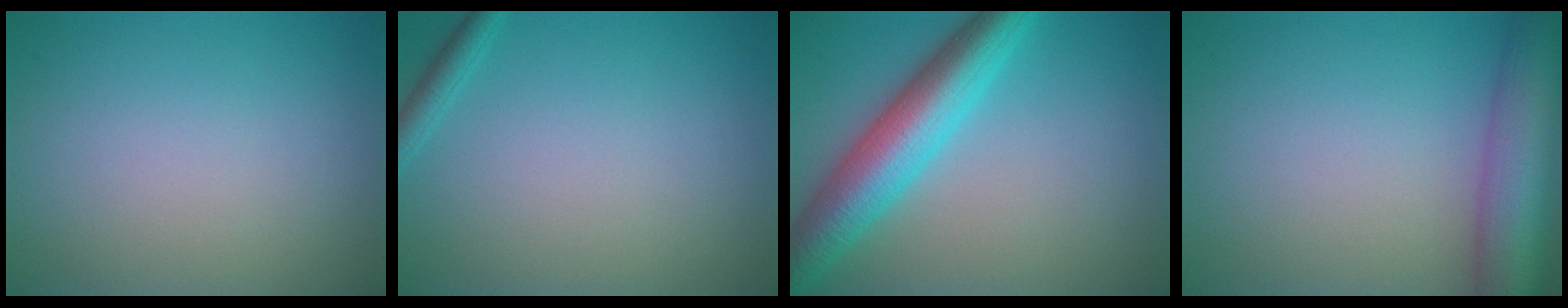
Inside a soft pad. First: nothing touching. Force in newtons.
{"total": 1.4, "press": 1.4, "slide": 0.1}
{"total": 7.8, "press": 7.8, "slide": 0.2}
{"total": 8.5, "press": 8.5, "slide": 0.5}